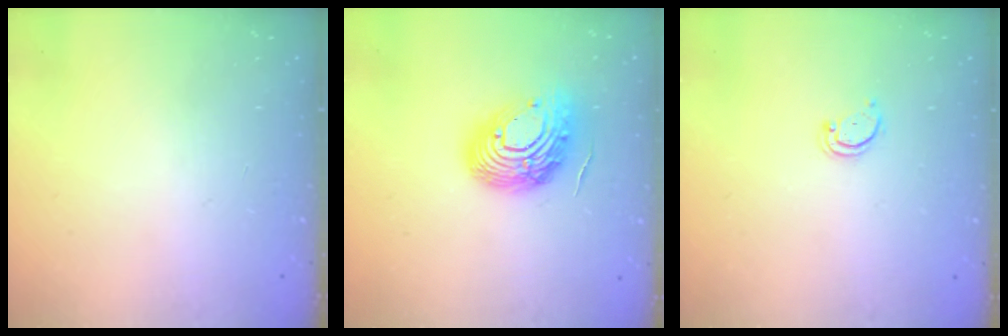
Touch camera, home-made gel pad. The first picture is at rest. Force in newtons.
{"total": 16.5, "press": 16.4, "slide": 1.4}
{"total": 1.9, "press": 1.9, "slide": 0.2}